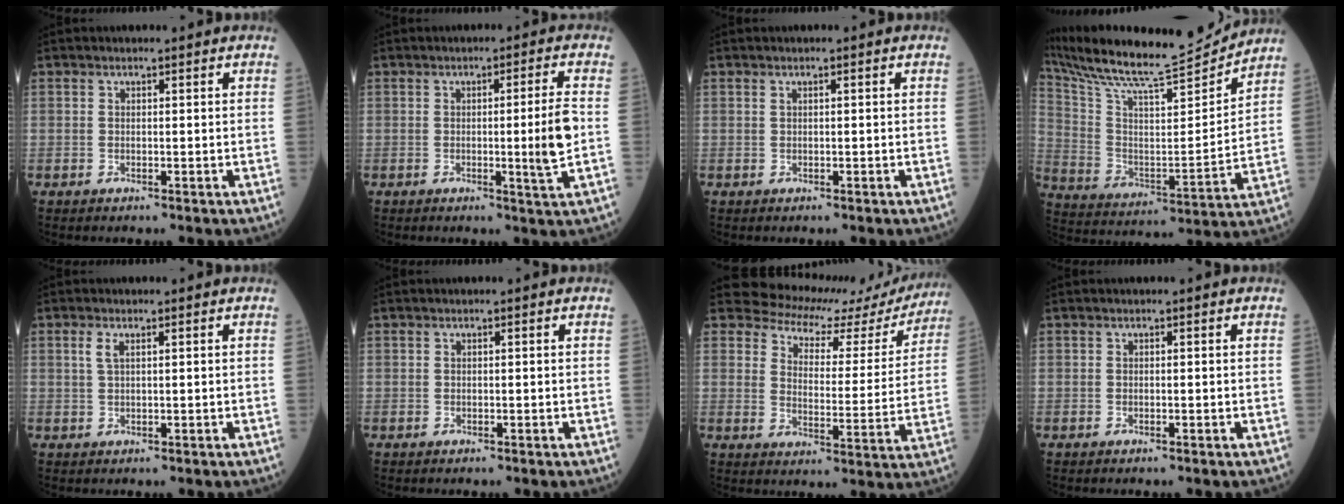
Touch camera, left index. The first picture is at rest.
{"total": 5.4, "force": [-0.6, -1.4, 5.2], "torque": [-0.078, -0.015, -0.010]}
{"total": 0.0}
{"total": 21.4, "force": [20.1, 1.0, 7.2], "torque": [-0.150, -0.036, 0.325]}
{"total": 1.6, "force": [0.6, 0.4, 1.4], "torque": [-0.036, 0.003, 0.014]}
{"total": 0.0}
{"total": 15.9, "force": [14.5, 5.7, 3.0], "torque": [-0.022, -0.033, 0.156]}
{"total": 0.0}